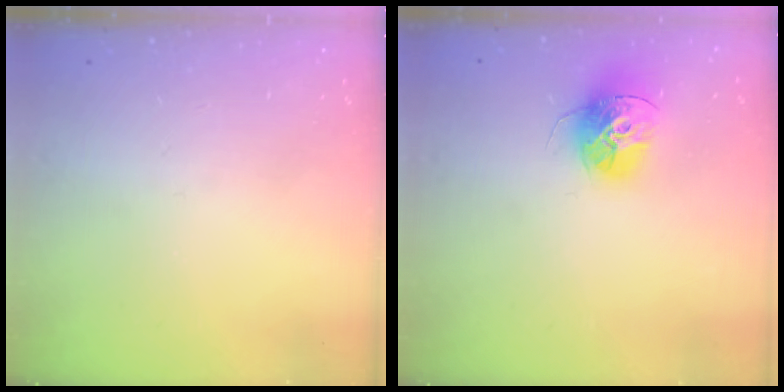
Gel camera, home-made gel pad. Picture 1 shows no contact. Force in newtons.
{"total": 14.4, "press": 14.4, "slide": 1.3}